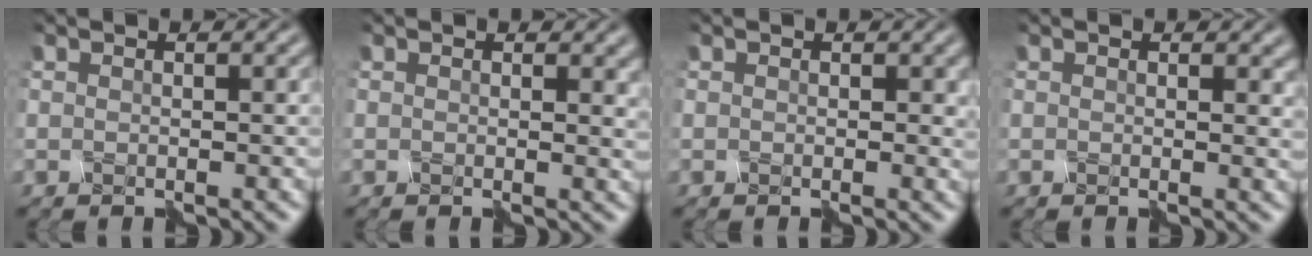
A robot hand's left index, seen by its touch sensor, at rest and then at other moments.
{"total": 2.0, "force": [0.8, 1.2, 1.5], "torque": [-0.020, 0.001, 0.015]}
{"total": 1.5, "force": [0.1, 1.2, 0.8], "torque": [-0.010, 0.001, 0.001]}
{"total": 1.7, "force": [0.6, 1.1, 1.1], "torque": [-0.014, 0.000, 0.011]}